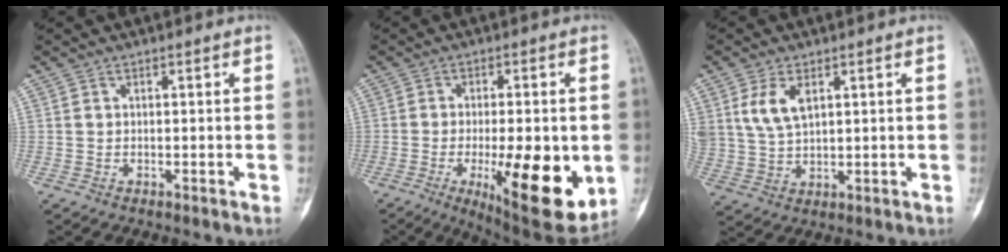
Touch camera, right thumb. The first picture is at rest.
{"total": 18.6, "force": [-4.1, 6.0, 17.1], "torque": [-0.223, -0.023, -0.040]}
{"total": 6.6, "force": [2.8, 3.5, 4.9], "torque": [-0.097, -0.007, 0.064]}